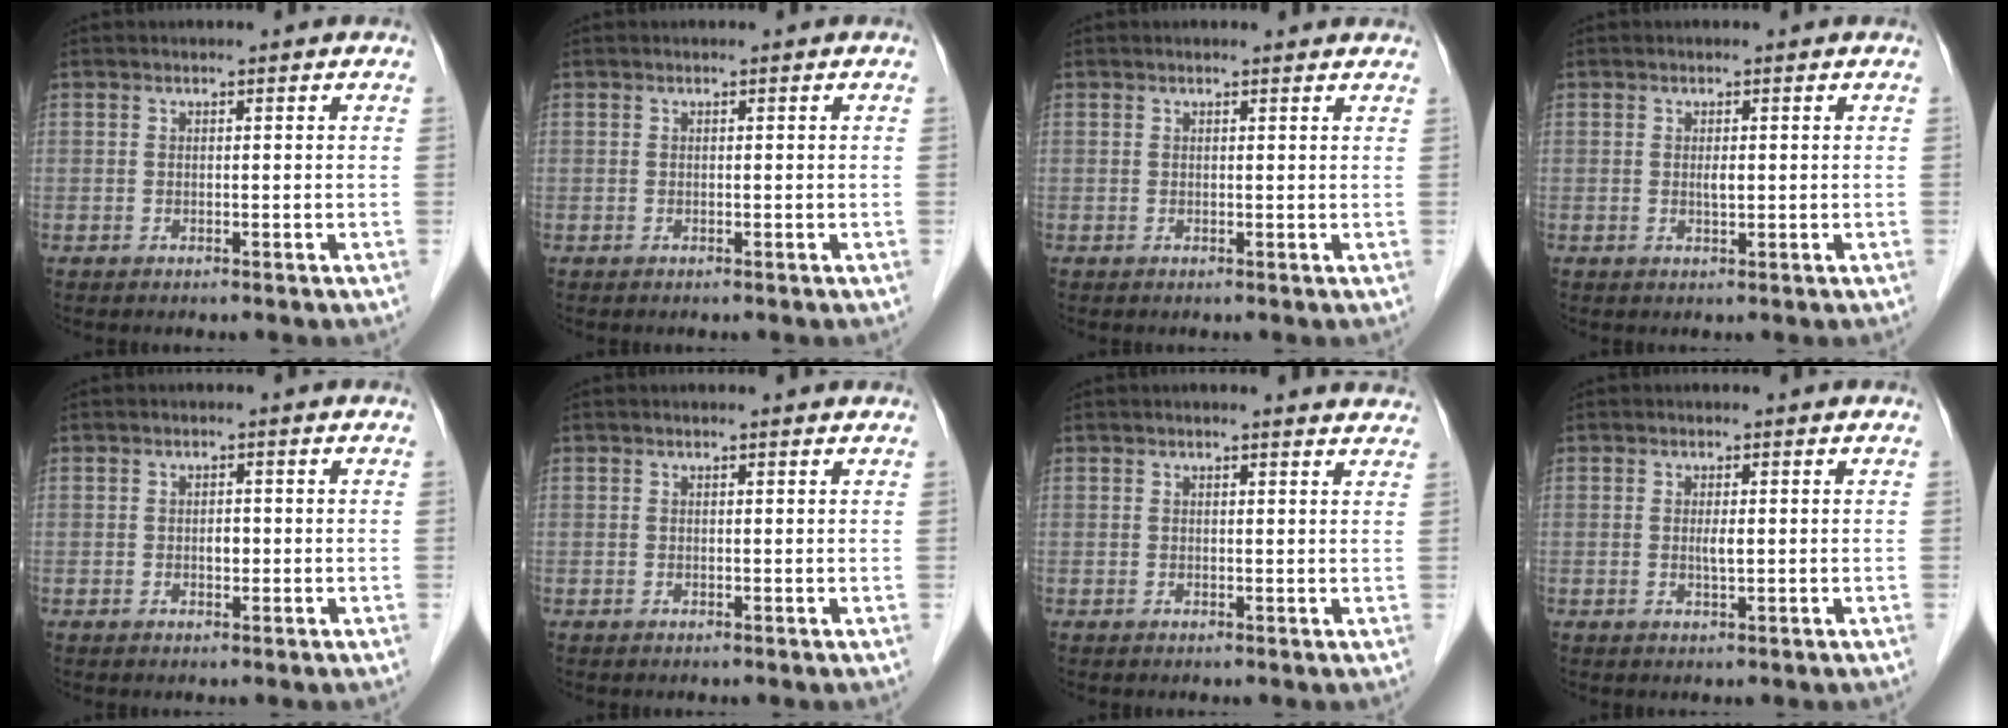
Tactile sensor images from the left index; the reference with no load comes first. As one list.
[{"total": 0.0}, {"total": 2.7, "force": [2.6, 0.4, 0.5], "torque": [-0.012, 0.005, 0.019]}, {"total": 1.1, "force": [0.2, 0.3, 1.1], "torque": [-0.020, -0.001, 0.003]}, {"total": 1.3, "force": [-0.2, 0.8, 1.0], "torque": [-0.017, 0.002, -0.002]}, {"total": 1.5, "force": [1.4, 0.2, 0.4], "torque": [-0.015, 0.008, 0.011]}, {"total": 5.0, "force": [4.7, 0.5, 1.5], "torque": [-0.014, 0.004, 0.034]}, {"total": 1.4, "force": [0.1, 0.2, 1.4], "torque": [-0.030, -0.001, 0.002]}]